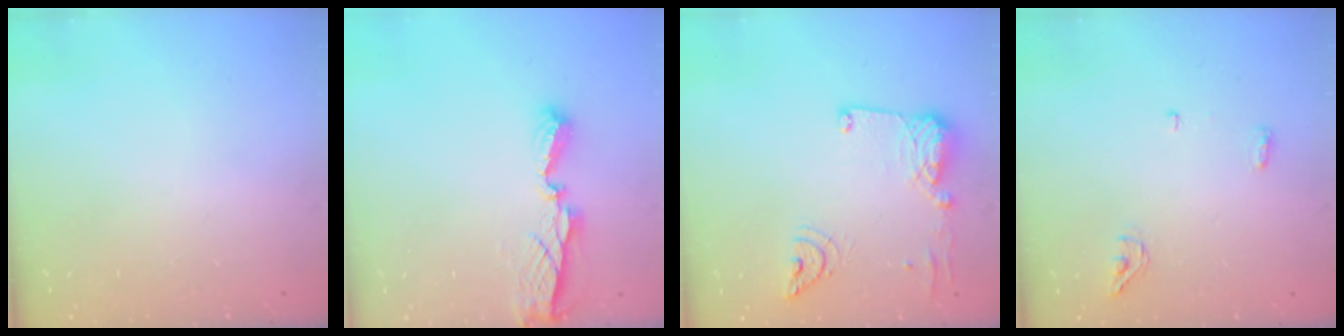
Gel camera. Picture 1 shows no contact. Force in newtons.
{"total": 6.7, "press": 6.7, "slide": 0.2}
{"total": 14.2, "press": 14.0, "slide": 1.8}
{"total": 4.3, "press": 4.0, "slide": 1.4}